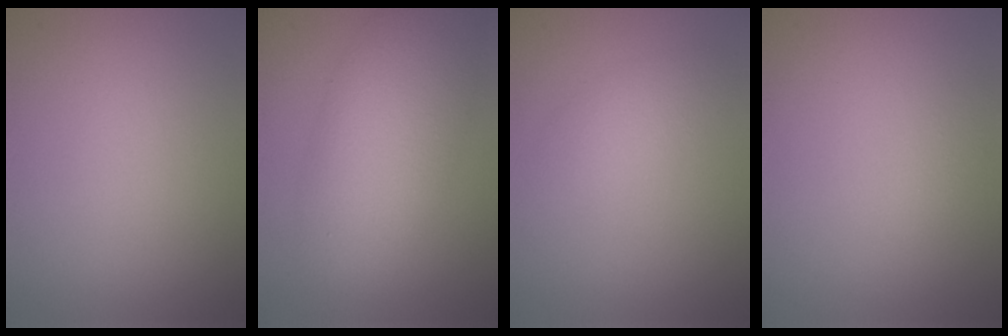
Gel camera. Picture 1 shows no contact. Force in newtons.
{"total": 7.8, "press": 7.8, "slide": 0.5}
{"total": 1.7, "press": 1.7, "slide": 0.0}
{"total": 1.1, "press": 1.1, "slide": 0.0}